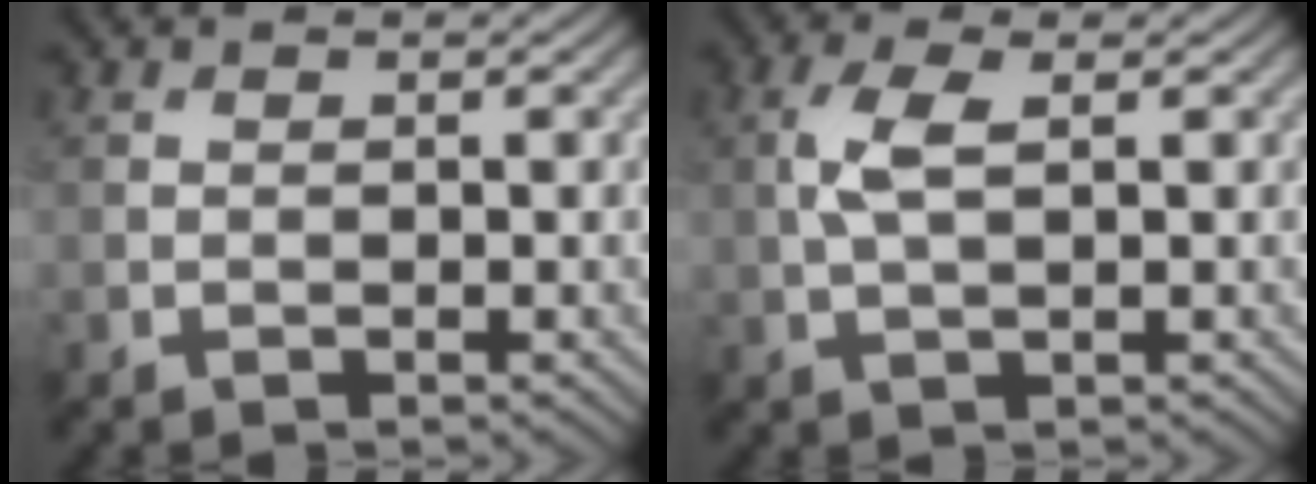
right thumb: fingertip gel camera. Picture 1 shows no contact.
{"total": 3.5, "force": [0.6, 1.2, 3.3], "torque": [-0.083, 0.007, 0.013]}